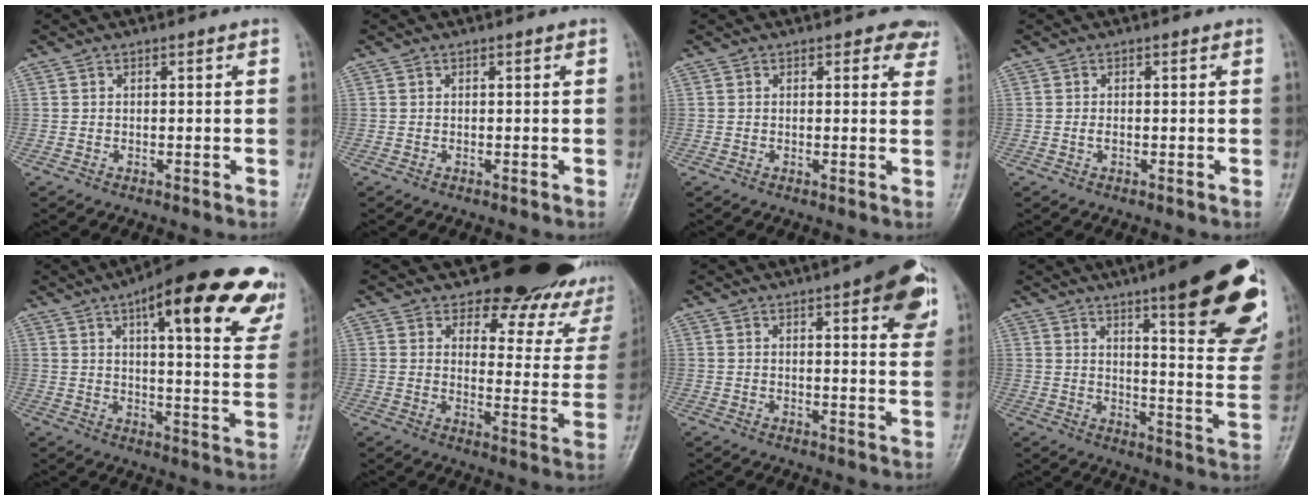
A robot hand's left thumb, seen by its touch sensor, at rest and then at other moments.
{"total": 0.0}
{"total": 3.7, "force": [2.8, 2.0, 1.3], "torque": [0.016, -0.013, 0.015]}
{"total": 0.8, "force": [-0.1, 0.5, 0.7], "torque": [-0.011, 0.000, -0.004]}
{"total": 25.5, "force": [14.7, 7.1, 19.6], "torque": [-0.232, -0.028, 0.181]}
{"total": 21.4, "force": [18.2, 8.5, 7.3], "torque": [-0.044, -0.131, 0.204]}
{"total": 15.8, "force": [7.7, 4.4, 13.1], "torque": [-0.128, -0.030, 0.092]}
{"total": 25.0, "force": [14.0, 5.7, 19.9], "torque": [-0.229, -0.065, 0.189]}